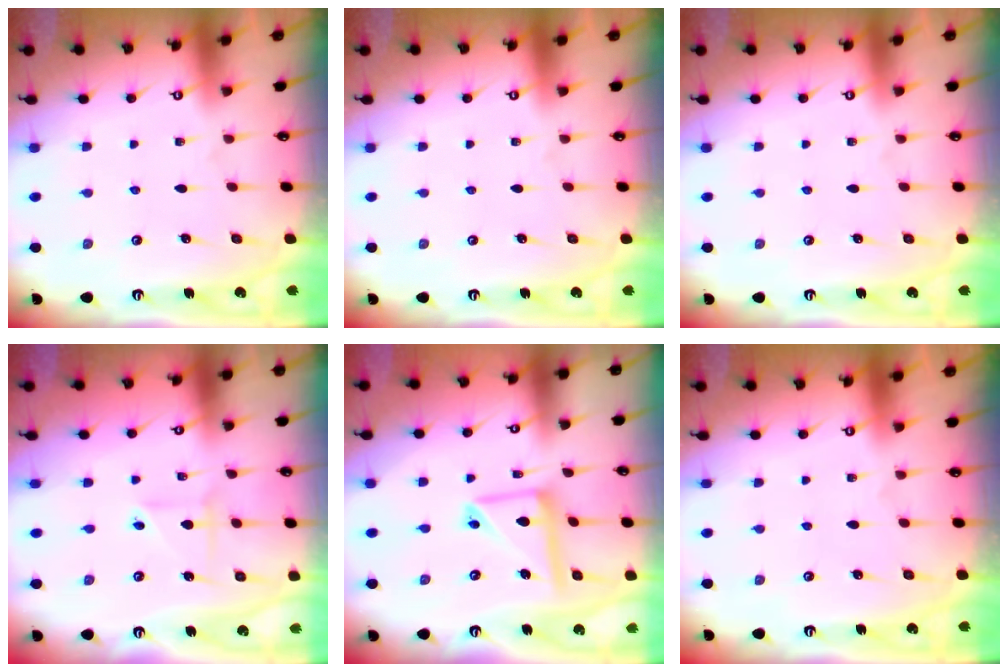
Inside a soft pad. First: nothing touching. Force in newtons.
{"total": 0.0}
{"total": 0.0}
{"total": 3.1, "press": 3.1, "slide": 0.2}
{"total": 11.7, "press": 11.6, "slide": 1.2}
{"total": 0.0}